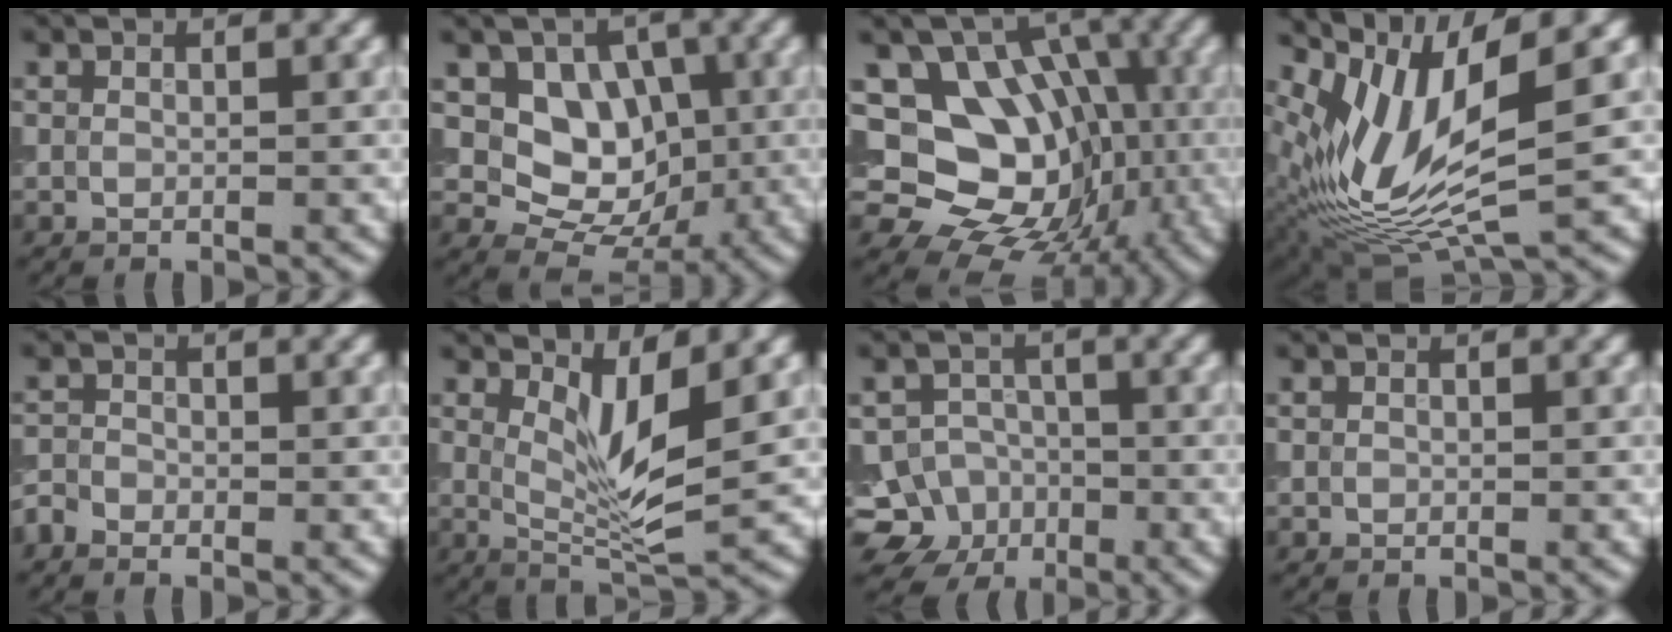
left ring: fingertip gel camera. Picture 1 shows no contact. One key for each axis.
{"total": 6.0, "fx": 0.6, "fy": 4.8, "fz": 3.5, "tx": -0.045, "ty": -0.005, "tz": 0.004}
{"total": 13.0, "fx": -0.6, "fy": 10.7, "fz": 7.4, "tx": -0.102, "ty": 0.004, "tz": -0.018}
{"total": 10.4, "fx": 2.7, "fy": 3.4, "fz": 9.4, "tx": -0.205, "ty": -0.008, "tz": 0.051}
{"total": 1.3, "fx": -1.1, "fy": 0.6, "fz": 0.3, "tx": -0.009, "ty": 0.003, "tz": -0.028}
{"total": 4.5, "fx": 1.5, "fy": 1.1, "fz": 4.1, "tx": -0.078, "ty": -0.010, "tz": 0.032}
{"total": 8.6, "fx": -4.6, "fy": 7.1, "fz": 1.5, "tx": -0.010, "ty": -0.015, "tz": -0.097}
{"total": 0.0}